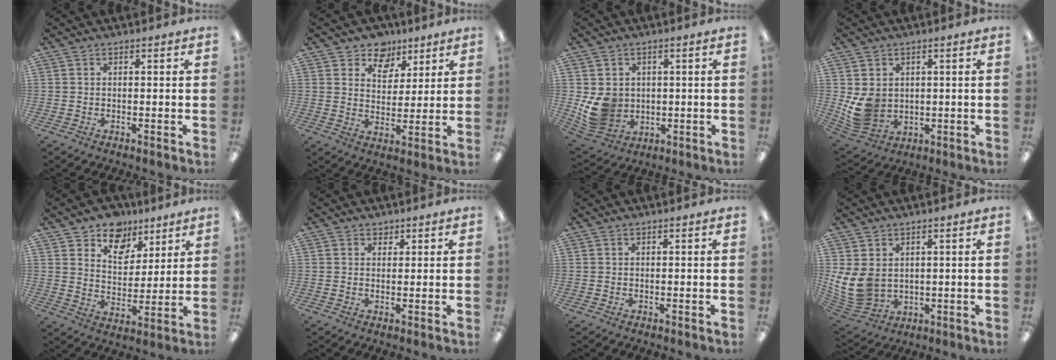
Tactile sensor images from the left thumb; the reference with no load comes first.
{"total": 8.4, "force": [6.1, 5.6, 1.4], "torque": [-0.021, -0.041, 0.111]}
{"total": 8.8, "force": [0.3, 8.0, 3.8], "torque": [-0.083, 0.003, 0.014]}
{"total": 7.7, "force": [0.9, 6.6, 3.8], "torque": [-0.088, -0.001, 0.021]}
{"total": 10.4, "force": [7.7, 6.6, 2.2], "torque": [-0.044, -0.049, 0.145]}
{"total": 1.4, "force": [1.0, 1.0, 0.1], "torque": [0.006, -0.002, 0.017]}
{"total": 0.0}
{"total": 10.4, "force": [1.4, 7.9, 6.6], "torque": [-0.164, -0.015, 0.029]}